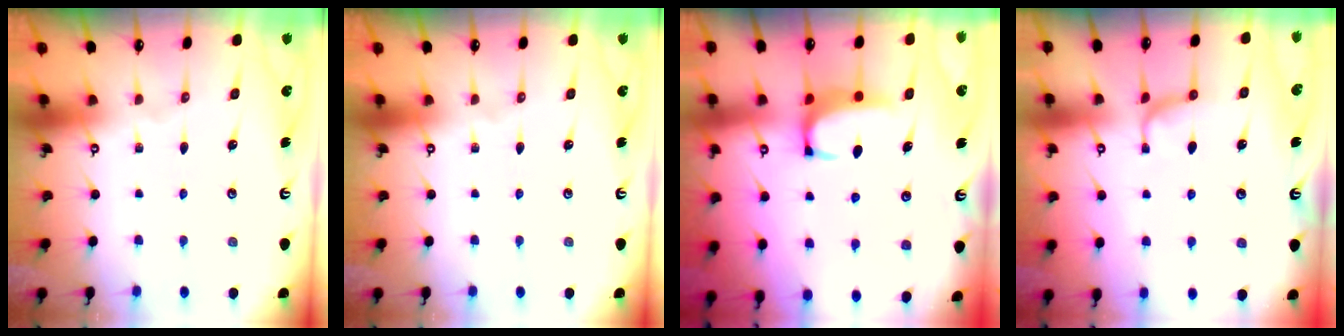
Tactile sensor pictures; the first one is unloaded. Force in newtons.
{"total": 0.0}
{"total": 1.9, "press": 1.9, "slide": 0.3}
{"total": 2.0, "press": 1.8, "slide": 0.9}